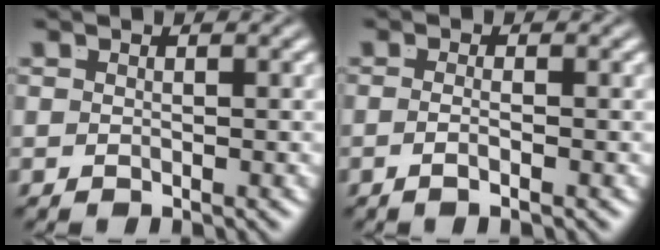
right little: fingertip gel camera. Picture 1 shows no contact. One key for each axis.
{"total": 1.9, "fx": -1.3, "fy": -0.8, "fz": 1.2, "tx": -0.024, "ty": -0.007, "tz": -0.020}